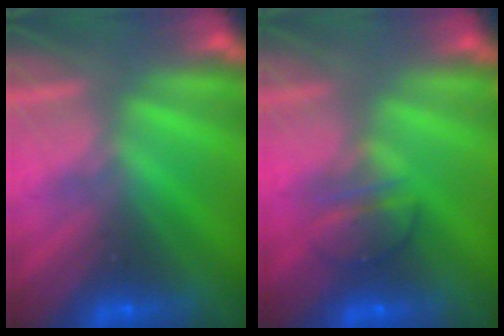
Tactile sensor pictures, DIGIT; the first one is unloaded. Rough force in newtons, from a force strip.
{"total": 2.4}